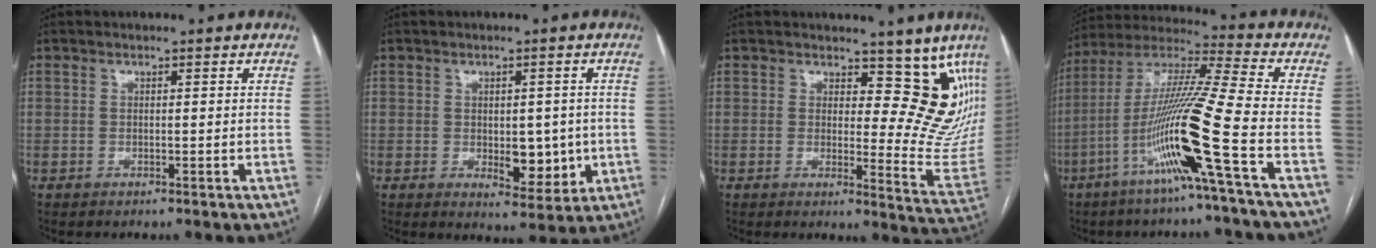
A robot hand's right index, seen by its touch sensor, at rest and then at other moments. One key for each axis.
{"total": 6.6, "fx": -0.8, "fy": 3.4, "fz": 5.6, "tx": -0.066, "ty": -0.002, "tz": 0.002}
{"total": 12.2, "fx": 8.8, "fy": 5.1, "fz": 6.8, "tx": -0.051, "ty": -0.033, "tz": 0.087}
{"total": 17.1, "fx": -6.6, "fy": -2.1, "fz": 15.6, "tx": -0.309, "ty": -0.012, "tz": -0.131}